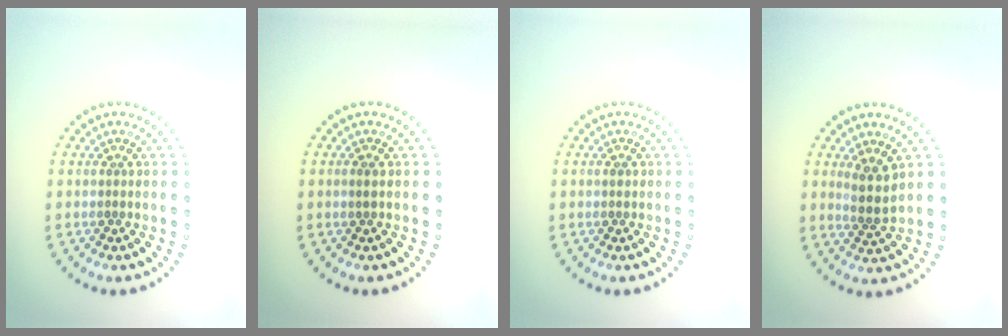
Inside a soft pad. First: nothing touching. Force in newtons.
{"total": 0.7, "press": 0.7, "slide": 0.3}
{"total": 0.6, "press": 0.6, "slide": 0.1}
{"total": 2.5, "press": 2.1, "slide": 1.3}